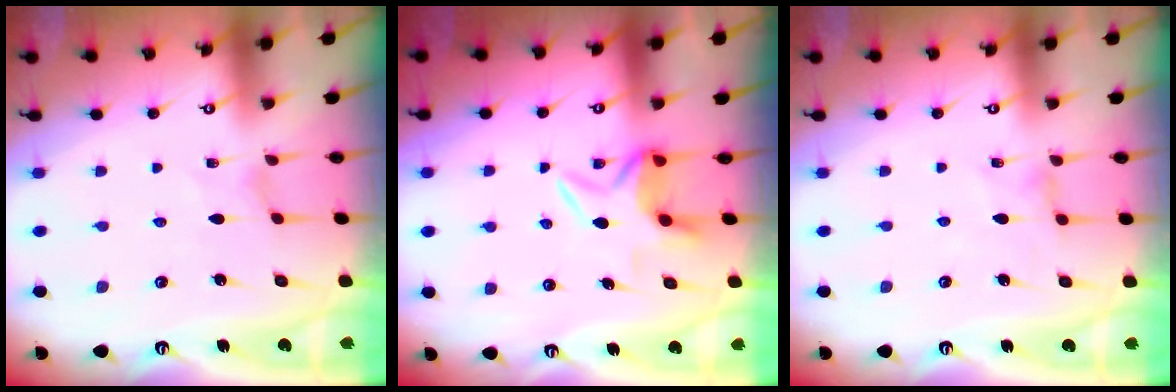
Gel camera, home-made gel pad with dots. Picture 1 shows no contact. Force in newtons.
{"total": 5.3, "press": 5.1, "slide": 1.3}
{"total": 1.5, "press": 1.4, "slide": 0.4}